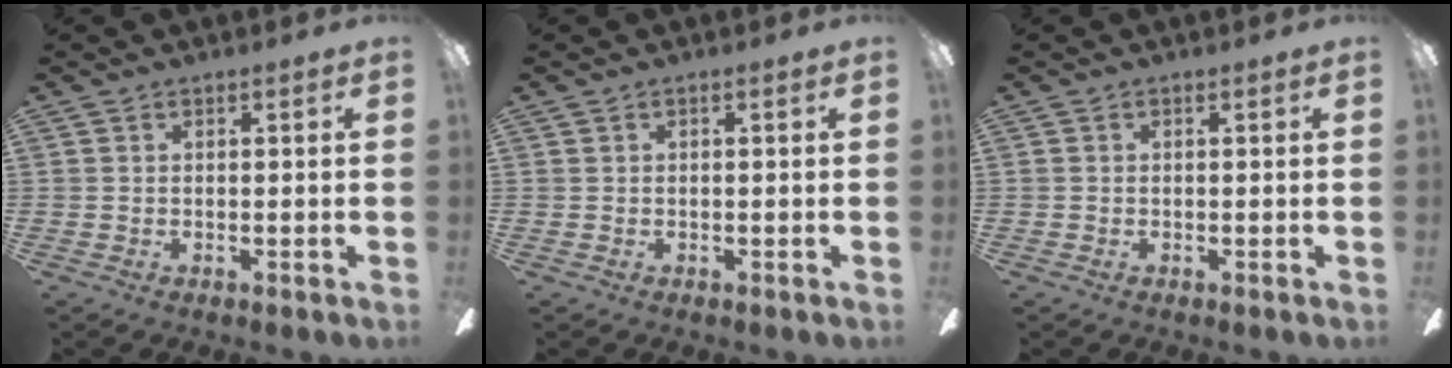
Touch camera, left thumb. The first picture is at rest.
{"total": 0.0}
{"total": 0.0}